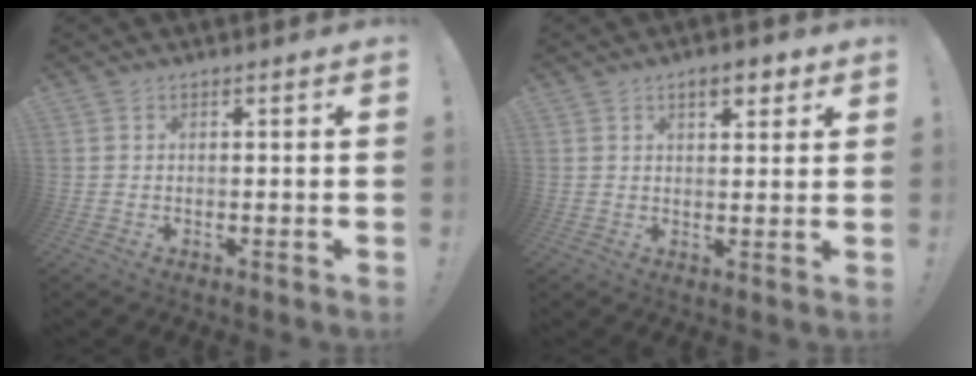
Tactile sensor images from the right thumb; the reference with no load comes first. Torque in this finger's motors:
{"motor_torque": [0.03, 1.30, 0.76, 0.16, -0.01]}